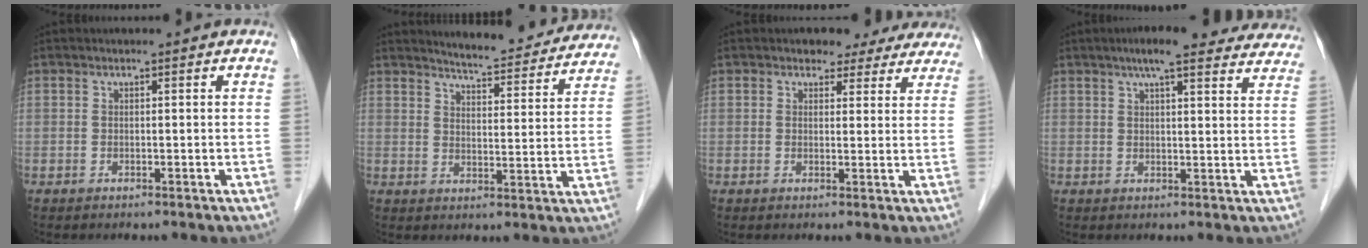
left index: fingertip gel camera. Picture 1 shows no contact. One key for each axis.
{"total": 13.3, "fx": 12.7, "fy": 1.8, "fz": 3.7, "tx": -0.041, "ty": -0.024, "tz": 0.148}
{"total": 6.8, "fx": 5.7, "fy": 3.5, "fz": 0.9, "tx": 0.014, "ty": -0.001, "tz": 0.048}
{"total": 16.6, "fx": 14.3, "fy": 3.0, "fz": 7.9, "tx": -0.089, "ty": 0.025, "tz": 0.167}